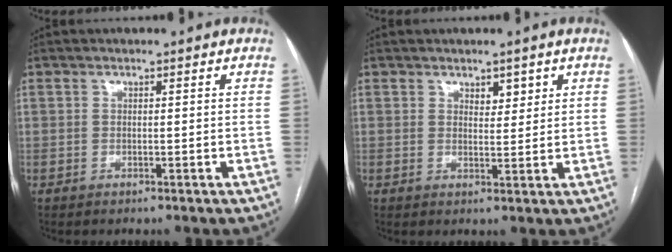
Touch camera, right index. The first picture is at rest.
{"total": 2.7, "force": [1.6, 1.4, 1.7], "torque": [-0.020, -0.001, 0.028]}